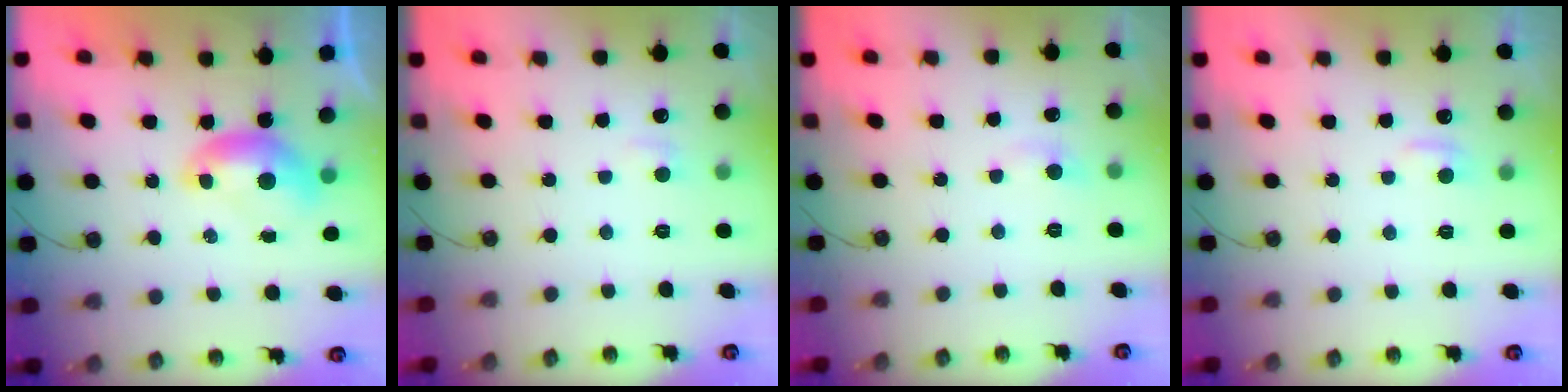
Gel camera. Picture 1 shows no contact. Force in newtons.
{"total": 1.2, "press": 1.0, "slide": 0.7}
{"total": 1.1, "press": 0.8, "slide": 0.8}
{"total": 1.1, "press": 0.9, "slide": 0.6}